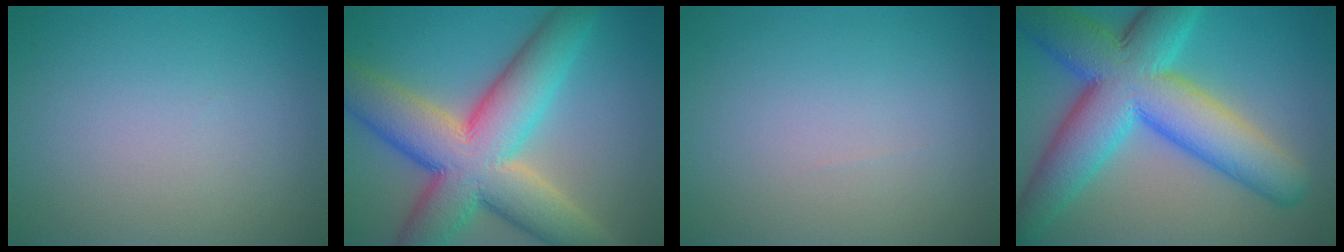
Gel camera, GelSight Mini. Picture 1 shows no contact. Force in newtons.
{"total": 12.7, "press": 12.6, "slide": 1.0}
{"total": 0.0}
{"total": 12.7, "press": 12.7, "slide": 0.4}